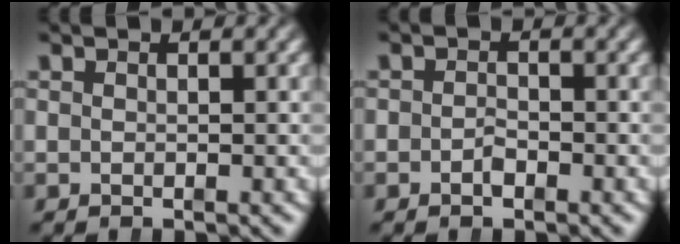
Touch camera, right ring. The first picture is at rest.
{"total": 1.4, "force": [-0.8, 0.9, 0.7], "torque": [-0.011, -0.004, -0.014]}